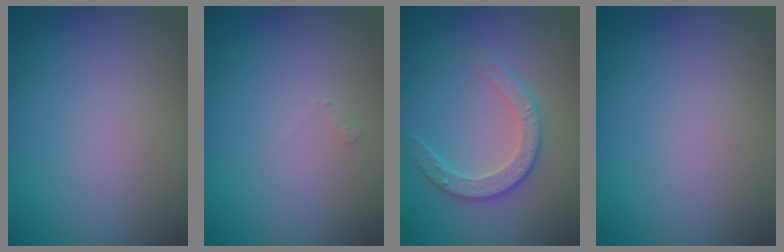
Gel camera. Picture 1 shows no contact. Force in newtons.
{"total": 0.5, "press": 0.5, "slide": 0.2}
{"total": 3.0, "press": 2.7, "slide": 1.3}
{"total": 0.0}